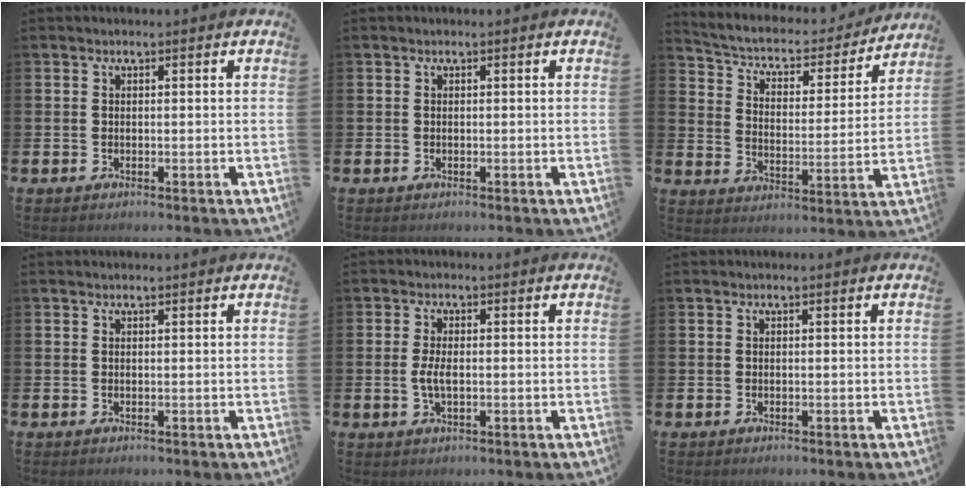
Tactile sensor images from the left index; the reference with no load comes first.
{"total": 0.0}
{"total": 5.3, "force": [4.7, 2.0, 1.5], "torque": [-0.063, -0.036, 0.073]}
{"total": 0.0}
{"total": 2.8, "force": [-0.2, 1.1, 2.5], "torque": [-0.054, 0.000, -0.008]}
{"total": 0.0}